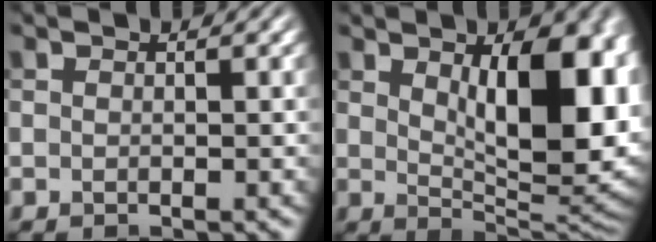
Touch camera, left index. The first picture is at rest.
{"total": 12.1, "force": [2.5, 5.3, 10.6], "torque": [-0.119, -0.007, 0.047]}